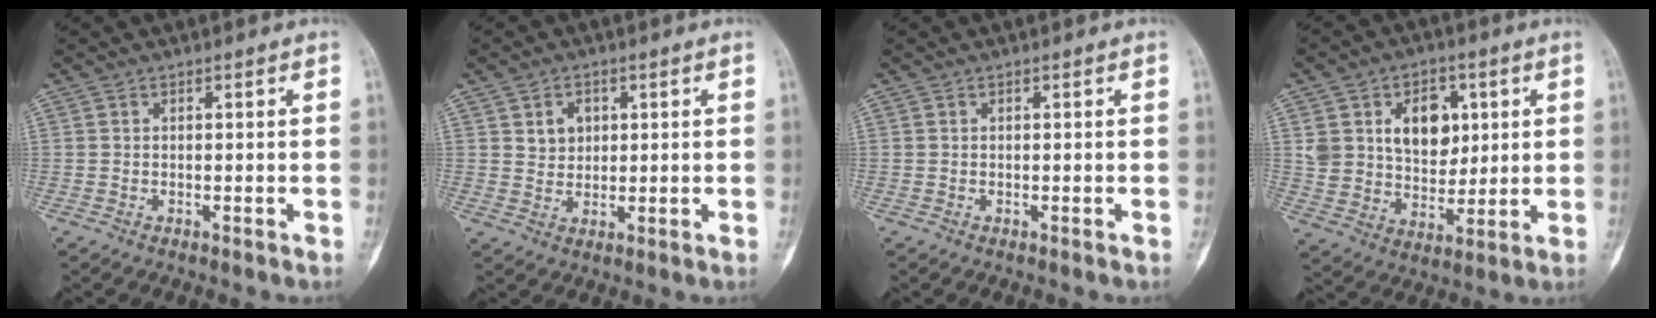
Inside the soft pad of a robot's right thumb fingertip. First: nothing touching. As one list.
[{"total": 4.2, "force": [1.5, 3.4, 2.0], "torque": [-0.012, -0.007, 0.026]}, {"total": 0.0}, {"total": 14.2, "force": [4.3, 10.3, 8.7], "torque": [-0.088, -0.018, 0.084]}]